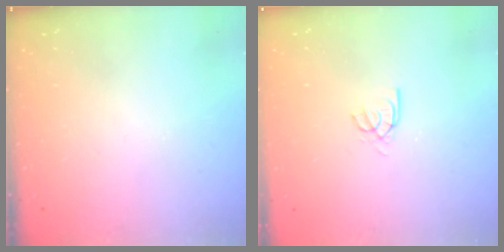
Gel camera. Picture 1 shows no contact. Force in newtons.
{"total": 2.9, "press": 2.9, "slide": 0.3}